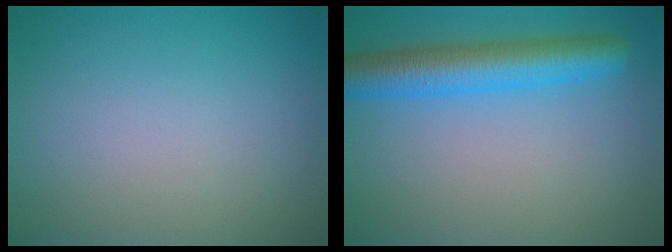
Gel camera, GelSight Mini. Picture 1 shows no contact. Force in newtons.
{"total": 5.6, "press": 5.6, "slide": 0.2}